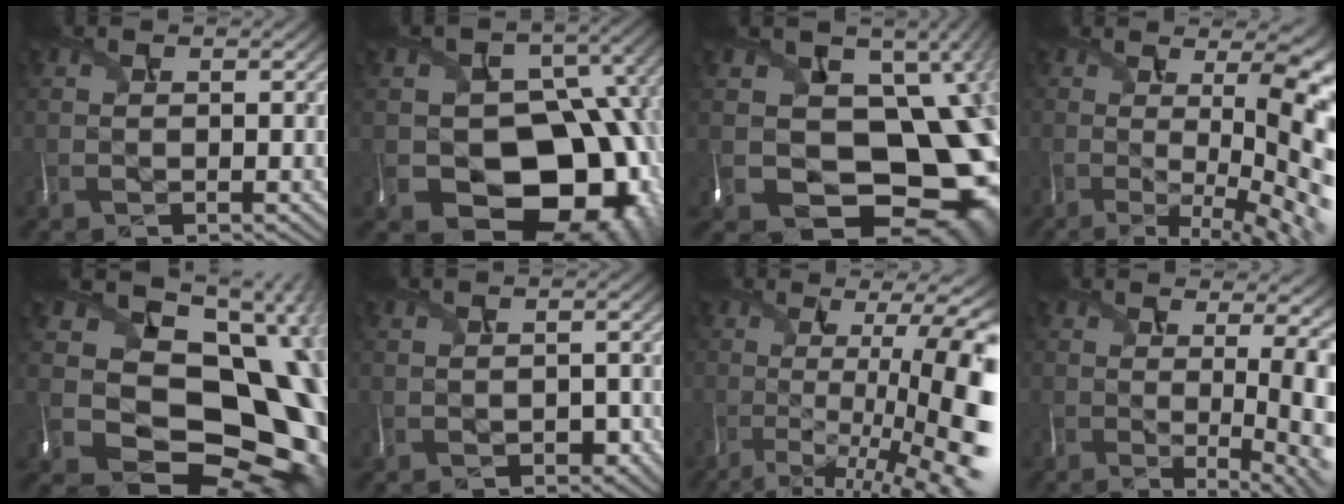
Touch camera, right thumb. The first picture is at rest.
{"total": 14.6, "force": [-5.4, 11.2, 7.6], "torque": [-0.118, -0.019, -0.058]}
{"total": 15.3, "force": [-2.4, 11.4, 10.0], "torque": [-0.140, -0.040, 0.008]}
{"total": 14.7, "force": [-0.6, 4.5, 14.0], "torque": [-0.174, -0.009, 0.010]}
{"total": 17.5, "force": [-0.2, 14.3, 10.1], "torque": [-0.133, -0.039, 0.029]}
{"total": 1.8, "force": [-1.7, 0.6, 0.3], "torque": [-0.016, -0.008, -0.010]}
{"total": 14.4, "force": [-2.7, 4.1, 13.5], "torque": [-0.188, -0.005, -0.030]}
{"total": 9.8, "force": [-1.3, 3.1, 9.2], "torque": [-0.091, -0.002, -0.015]}